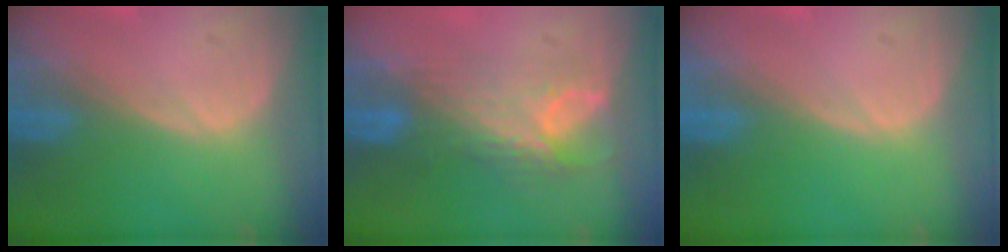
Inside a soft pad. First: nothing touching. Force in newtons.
{"total": 7.9, "press": 6.6, "slide": 4.3}
{"total": 0.0}